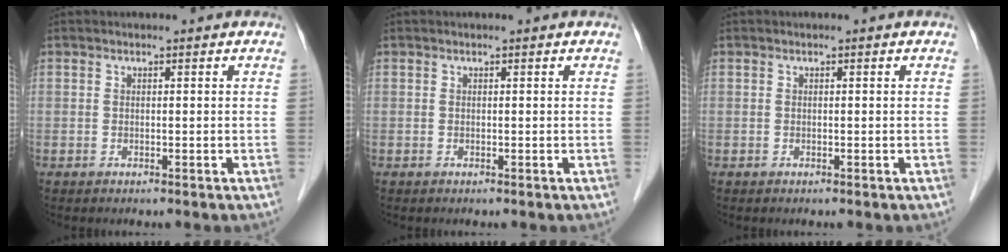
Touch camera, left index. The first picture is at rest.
{"total": 0.0}
{"total": 0.0}